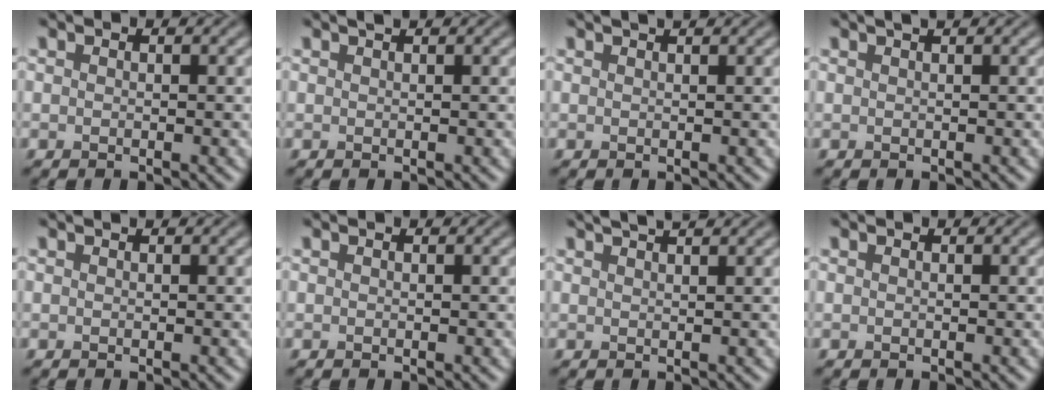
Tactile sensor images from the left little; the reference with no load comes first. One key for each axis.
{"total": 0.5, "fx": 0.4, "fy": 0.1, "fz": 0.3, "tx": -0.002, "ty": 0.002, "tz": 0.008}
{"total": 1.2, "fx": 0.9, "fy": 0.3, "fz": 0.7, "tx": -0.006, "ty": -0.001, "tz": 0.007}
{"total": 1.1, "fx": 0.7, "fy": 0.3, "fz": 0.8, "tx": -0.006, "ty": 0.002, "tz": 0.008}
{"total": 0.0}
{"total": 0.0}
{"total": 2.8, "fx": 2.1, "fy": 0.8, "fz": 1.6, "tx": -0.001, "ty": 0.009, "tz": 0.013}
{"total": 0.0}